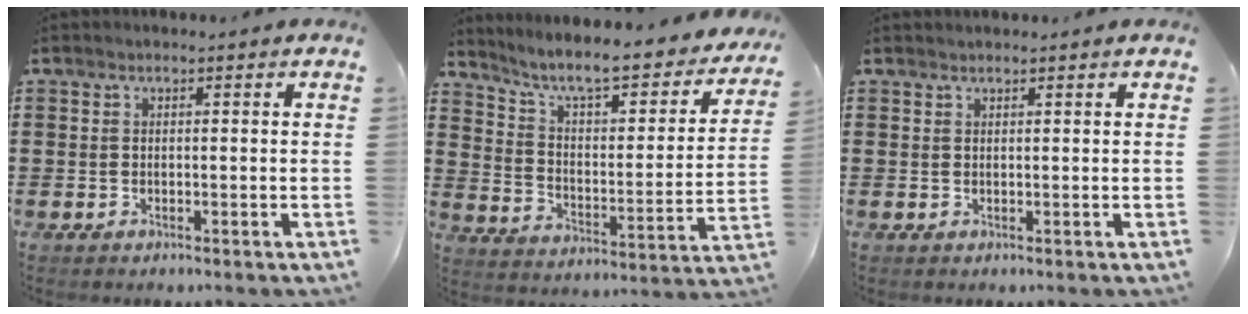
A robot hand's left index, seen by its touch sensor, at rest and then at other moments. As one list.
[{"total": 7.6, "force": [6.5, 0.9, 4.0], "torque": [-0.096, -0.050, 0.103]}, {"total": 0.5, "force": [0.5, 0.0, 0.1], "torque": [-0.003, -0.001, 0.011]}]